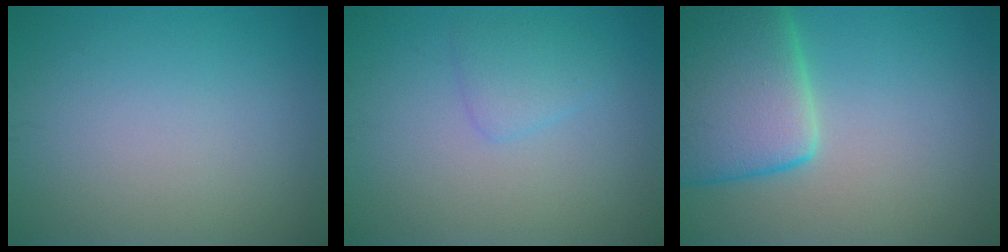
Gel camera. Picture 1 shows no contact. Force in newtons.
{"total": 1.8, "press": 1.8, "slide": 0.1}
{"total": 9.0, "press": 9.0, "slide": 0.9}